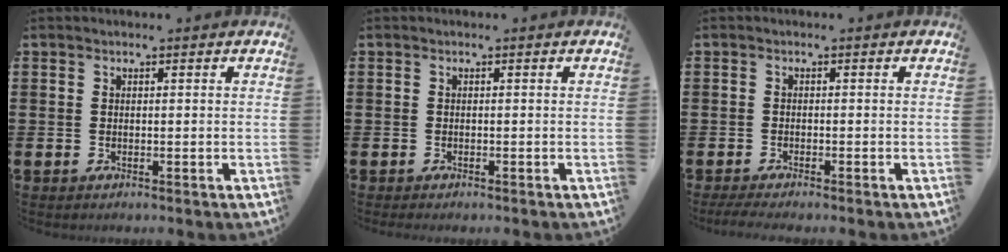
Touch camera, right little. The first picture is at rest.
{"total": 0.0}
{"total": 1.2, "force": [-0.9, 0.1, 0.9], "torque": [-0.014, -0.002, -0.017]}